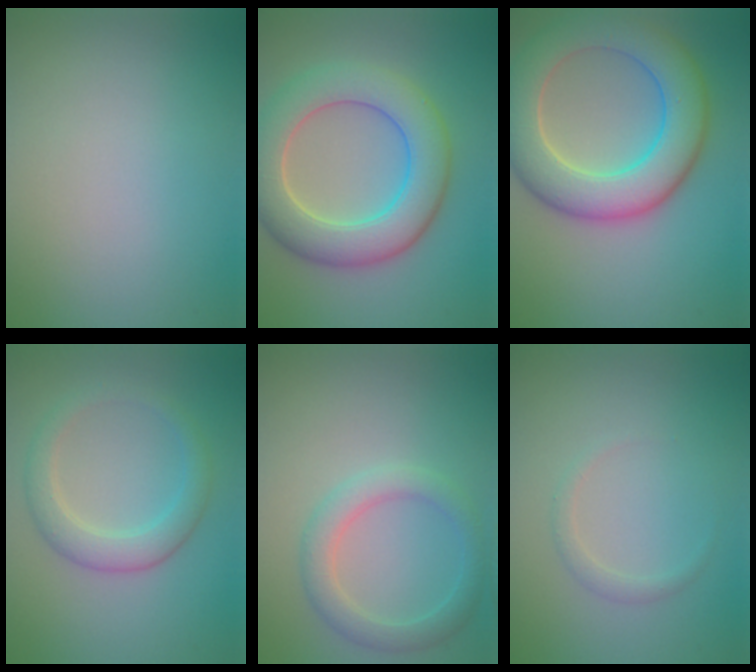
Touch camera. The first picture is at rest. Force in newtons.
{"total": 7.9, "press": 7.9, "slide": 0.3}
{"total": 8.8, "press": 8.8, "slide": 0.6}
{"total": 3.1, "press": 3.1, "slide": 0.2}
{"total": 2.8, "press": 2.8, "slide": 0.0}
{"total": 1.0, "press": 1.0, "slide": 0.1}